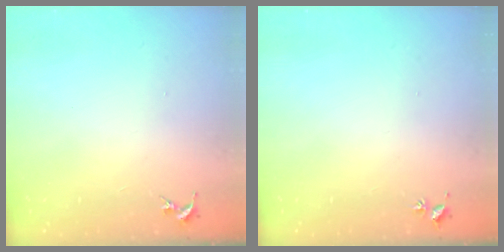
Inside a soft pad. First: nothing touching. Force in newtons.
{"total": 2.0, "press": 2.0, "slide": 0.3}